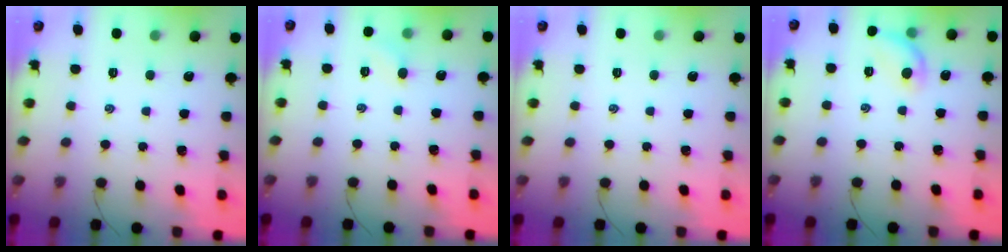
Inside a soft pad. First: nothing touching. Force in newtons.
{"total": 4.0, "press": 3.8, "slide": 1.2}
{"total": 0.0}
{"total": 8.8, "press": 8.7, "slide": 1.3}